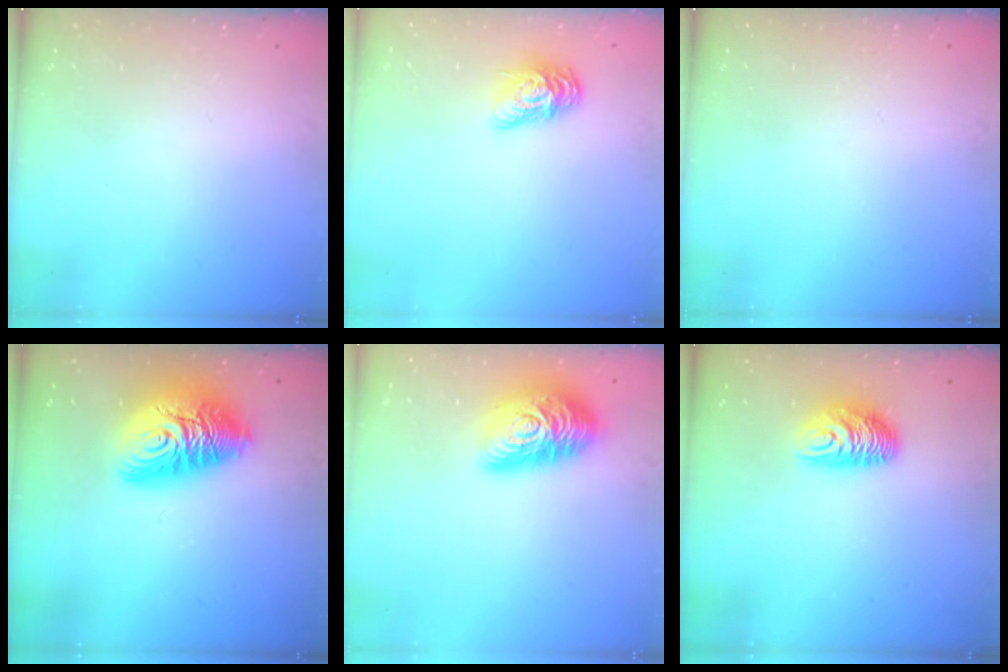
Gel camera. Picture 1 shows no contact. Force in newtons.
{"total": 9.9, "press": 9.9, "slide": 0.3}
{"total": 0.0}
{"total": 16.6, "press": 16.6, "slide": 1.5}
{"total": 17.2, "press": 17.2, "slide": 0.8}
{"total": 9.6, "press": 9.6, "slide": 1.0}